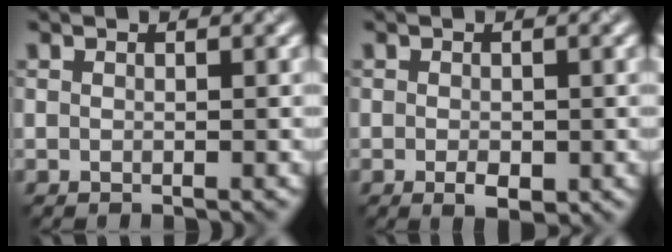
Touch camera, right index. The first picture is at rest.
{"total": 1.7, "force": [-0.5, 1.0, 1.3], "torque": [-0.022, -0.004, -0.005]}